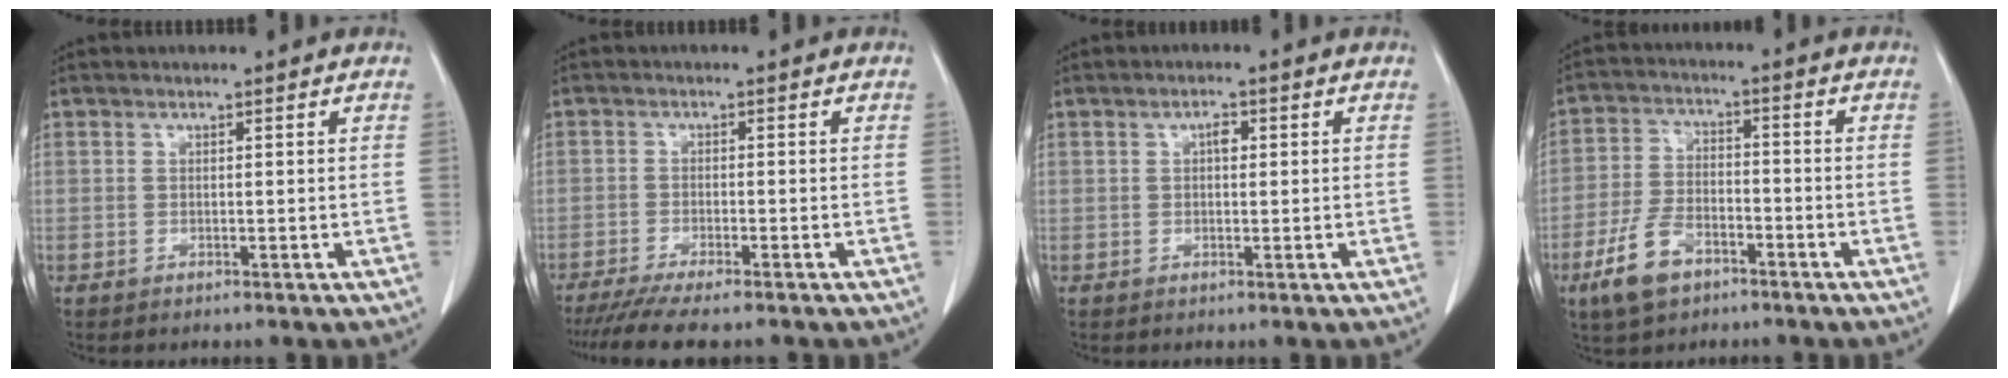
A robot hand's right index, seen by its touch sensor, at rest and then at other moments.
{"total": 8.5, "force": [-7.2, 0.5, 4.6], "torque": [-0.060, -0.019, -0.113]}
{"total": 1.6, "force": [0.3, 0.8, 1.3], "torque": [-0.019, 0.005, 0.002]}
{"total": 8.4, "force": [-5.0, 4.2, 5.2], "torque": [-0.120, -0.001, -0.093]}